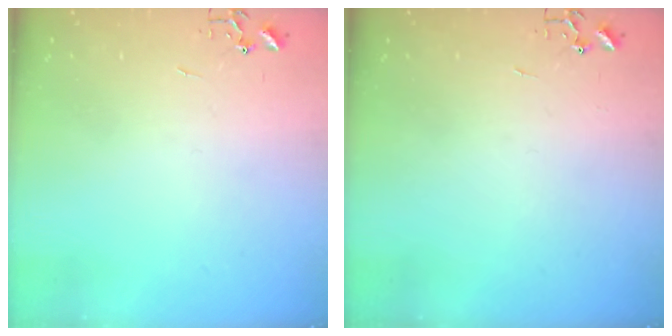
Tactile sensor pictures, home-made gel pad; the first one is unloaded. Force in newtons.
{"total": 0.0}